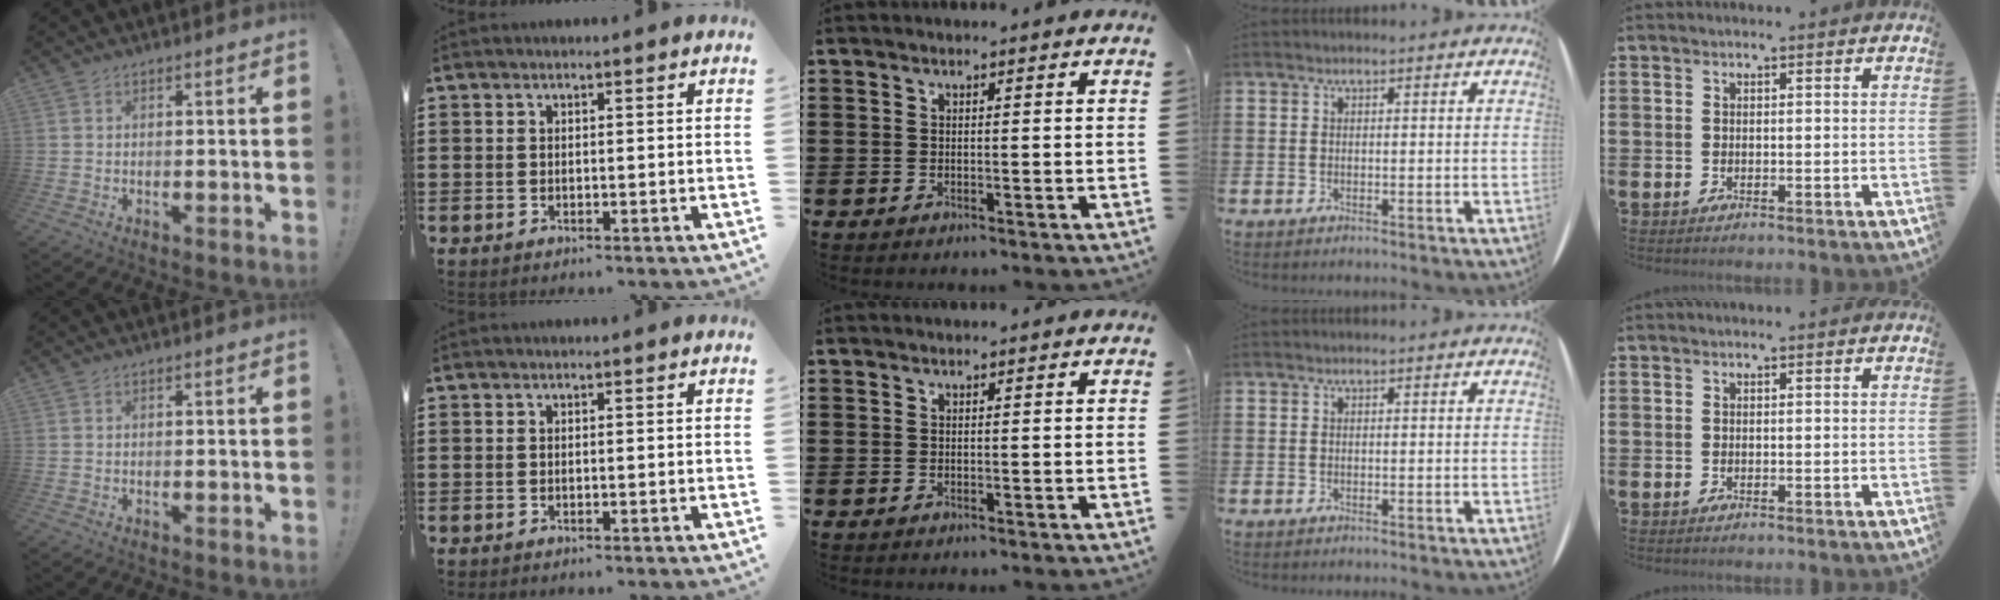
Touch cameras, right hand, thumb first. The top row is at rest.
{}